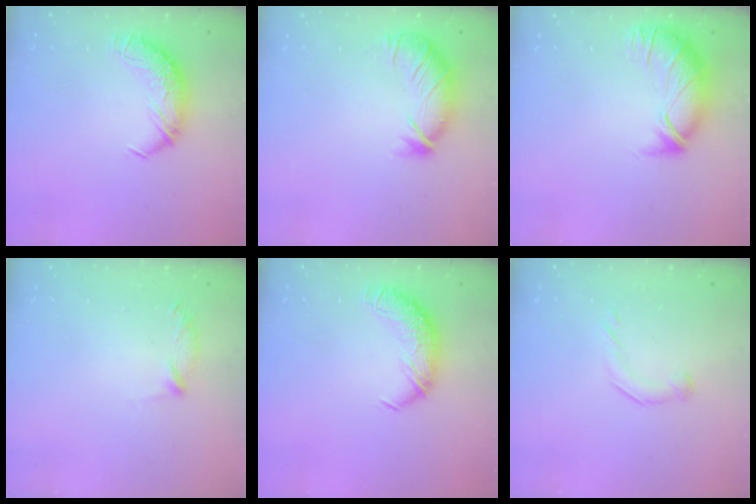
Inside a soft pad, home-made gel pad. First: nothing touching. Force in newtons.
{"total": 3.0, "press": 2.6, "slide": 1.5}
{"total": 3.0, "press": 1.5, "slide": 2.6}
{"total": 6.5, "press": 6.4, "slide": 0.9}
{"total": 0.0}
{"total": 4.5, "press": 4.4, "slide": 0.7}